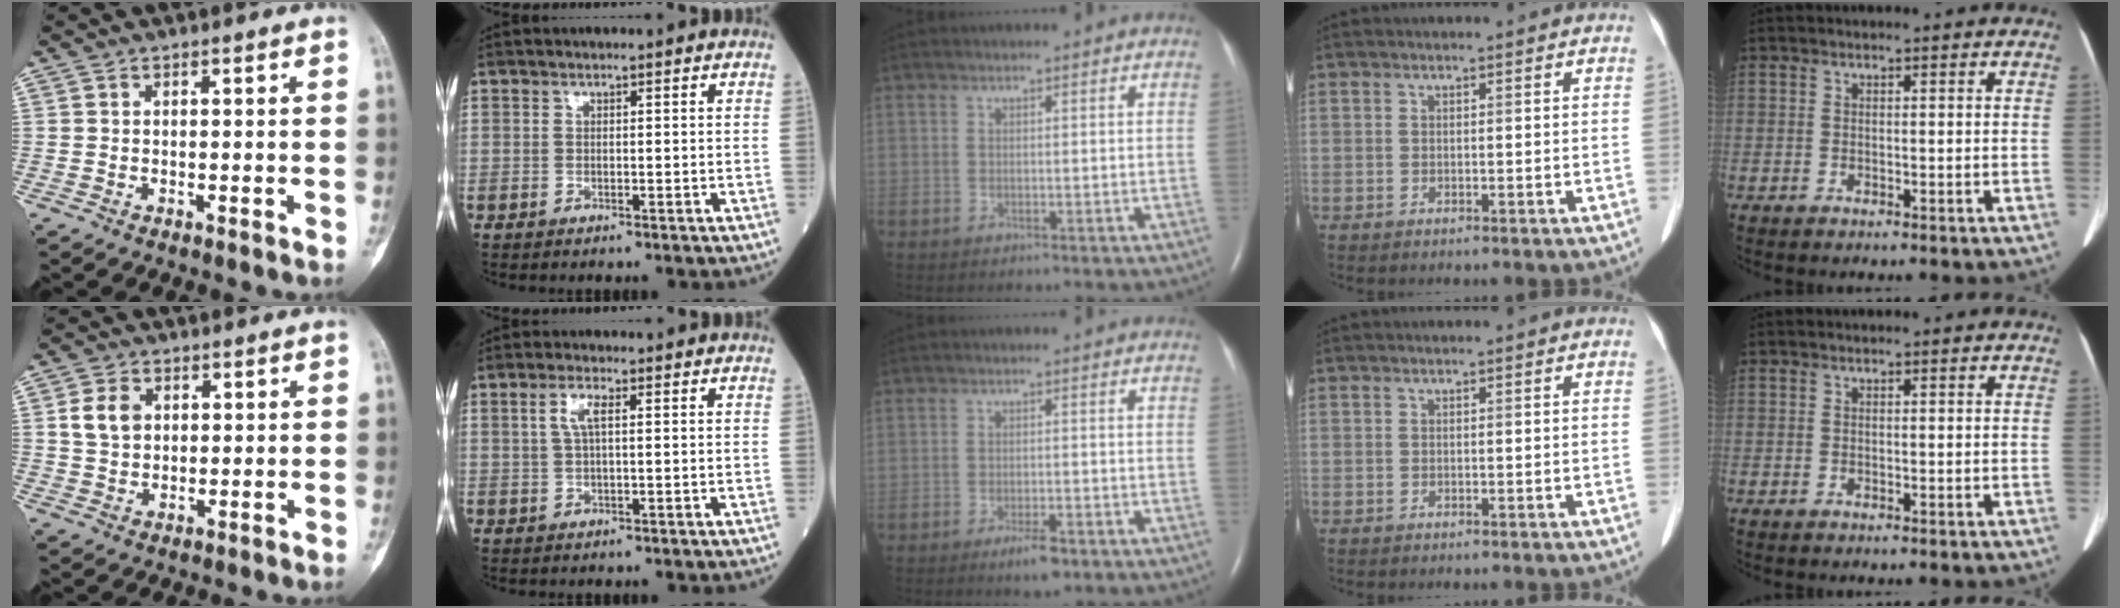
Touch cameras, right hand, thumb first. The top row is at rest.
{"thumb": {"total": 5.4, "force": [1.4, 4.1, 3.1], "torque": [-0.040, 0.002, 0.025]}, "index": {"total": 3.0, "force": [0.9, 0.7, 2.8], "torque": [-0.061, 0.007, 0.018]}, "middle": {"total": 3.1, "force": [-2.1, 0.7, 2.3], "torque": [-0.044, -0.003, -0.031]}}